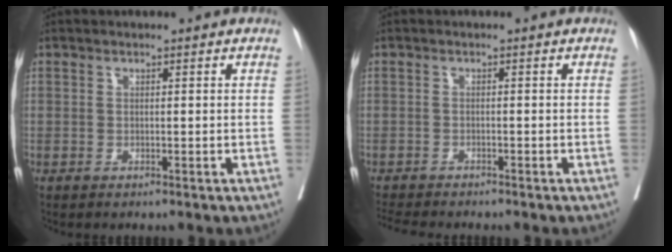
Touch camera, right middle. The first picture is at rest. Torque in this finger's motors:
{"motor_torque": [0.73, -0.81, 0.07, 0.05]}